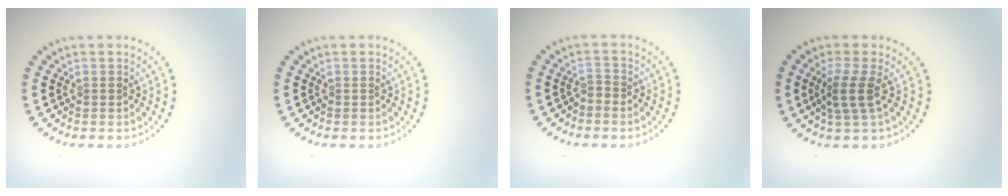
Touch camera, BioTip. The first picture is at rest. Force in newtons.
{"total": 0.0}
{"total": 0.6, "press": 0.3, "slide": 0.5}
{"total": 2.7, "press": 2.1, "slide": 1.7}